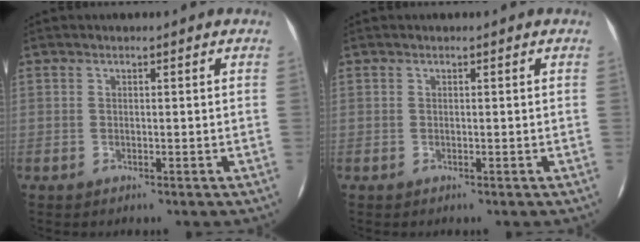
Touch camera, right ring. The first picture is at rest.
{"total": 0.0}